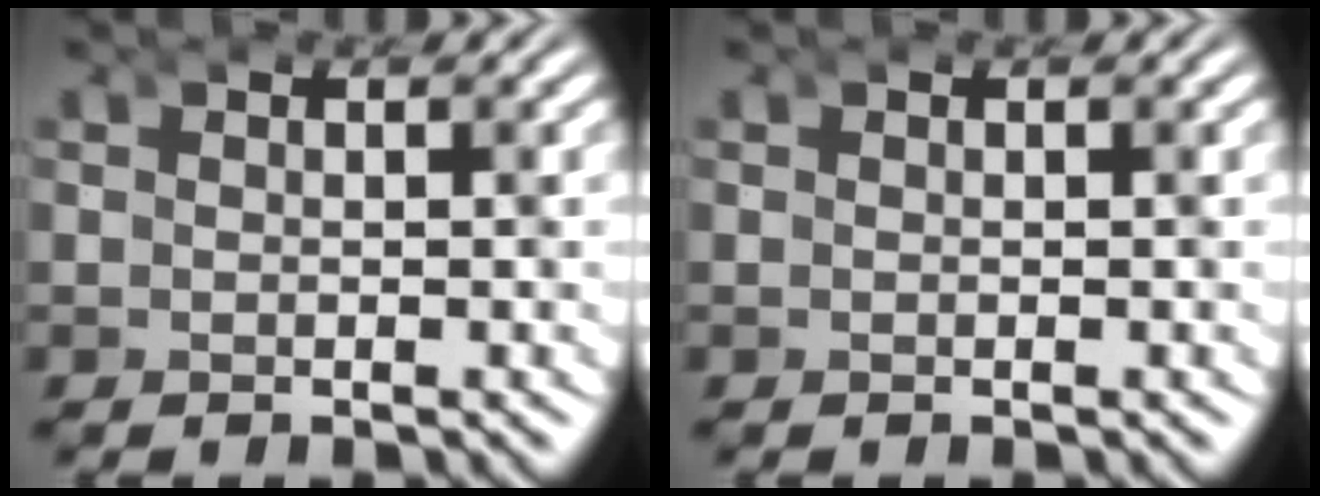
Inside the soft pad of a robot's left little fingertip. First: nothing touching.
{"total": 0.0}